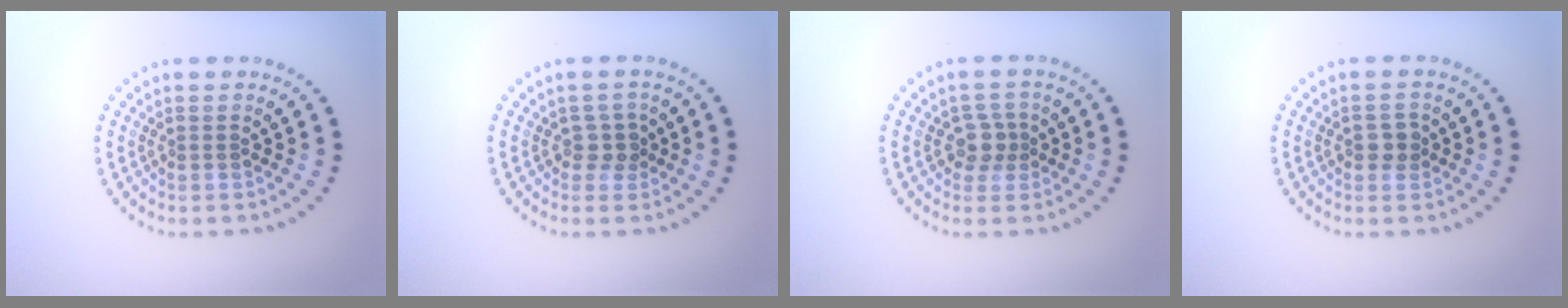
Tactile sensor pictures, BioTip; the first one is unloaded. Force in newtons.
{"total": 1.7, "press": 1.4, "slide": 1.0}
{"total": 2.0, "press": 1.7, "slide": 1.0}
{"total": 1.7, "press": 1.6, "slide": 0.2}